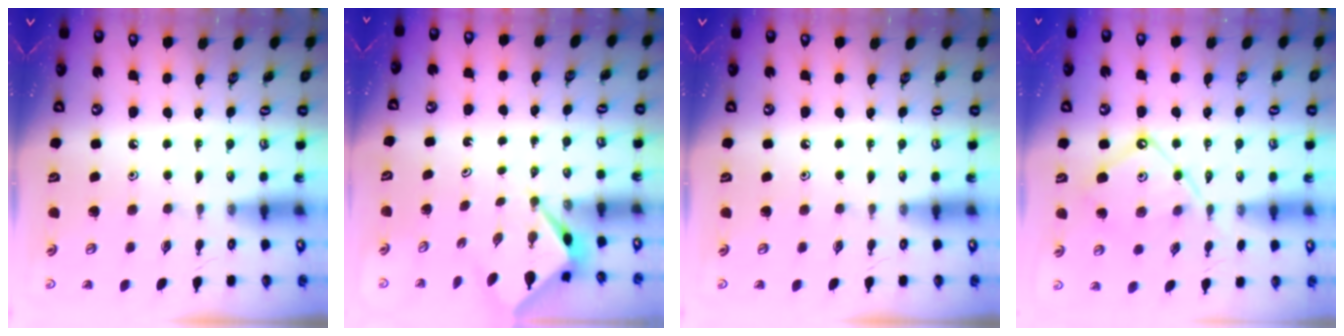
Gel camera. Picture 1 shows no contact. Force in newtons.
{"total": 2.7, "press": 2.7, "slide": 0.0}
{"total": 0.0}
{"total": 10.5, "press": 10.5, "slide": 1.0}